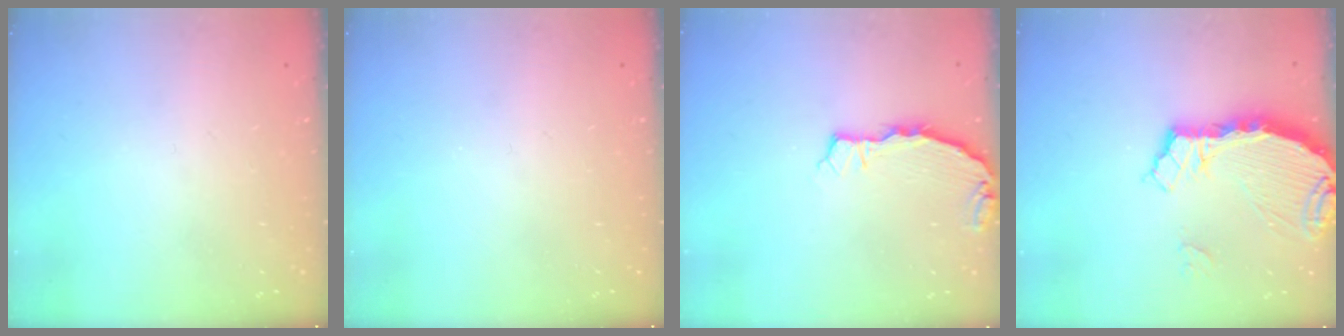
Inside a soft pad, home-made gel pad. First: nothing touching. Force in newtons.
{"total": 0.0}
{"total": 3.8, "press": 3.8, "slide": 0.4}
{"total": 6.4, "press": 6.4, "slide": 0.8}